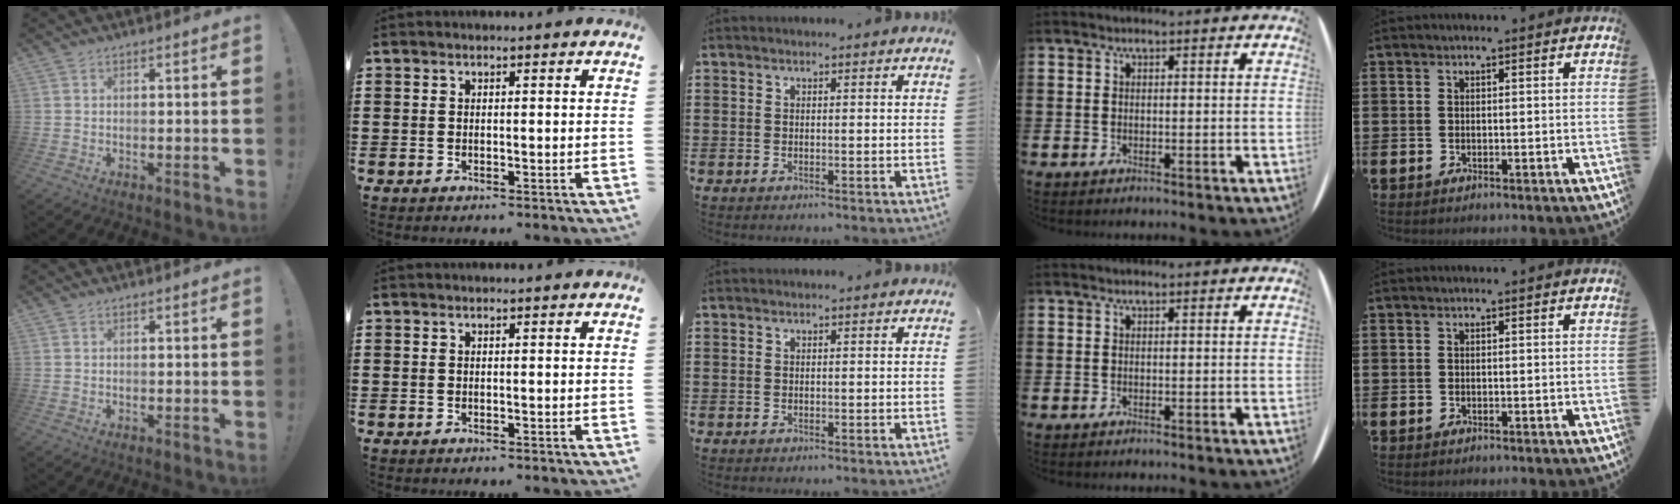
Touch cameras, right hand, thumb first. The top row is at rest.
{}